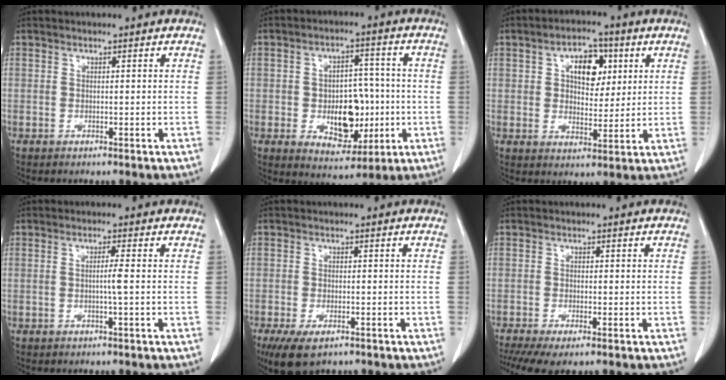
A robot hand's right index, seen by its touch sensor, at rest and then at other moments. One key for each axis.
{"total": 10.6, "fx": -1.7, "fy": 6.5, "fz": 8.2, "tx": -0.128, "ty": 0.014, "tz": -0.014}
{"total": 7.9, "fx": 2.6, "fy": 4.6, "fz": 5.9, "tx": -0.094, "ty": 0.019, "tz": 0.045}
{"total": 1.9, "fx": -0.3, "fy": -0.5, "fz": 1.8, "tx": -0.034, "ty": -0.001, "tz": -0.006}
{"total": 6.4, "fx": -4.2, "fy": 2.5, "fz": 4.0, "tx": -0.070, "ty": -0.012, "tz": -0.068}
{"total": 6.2, "fx": -4.5, "fy": 1.1, "fz": 4.0, "tx": -0.063, "ty": -0.013, "tz": -0.073}